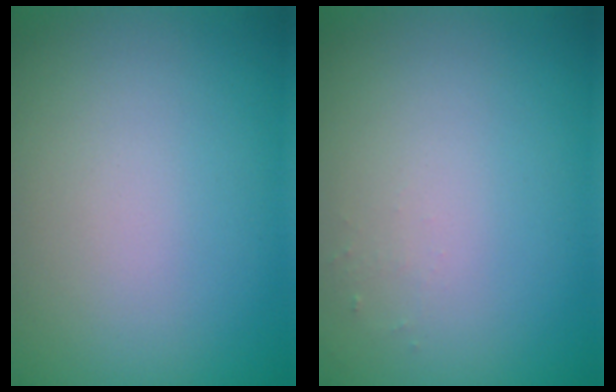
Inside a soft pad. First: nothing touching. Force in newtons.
{"total": 0.5, "press": 0.5, "slide": 0.2}